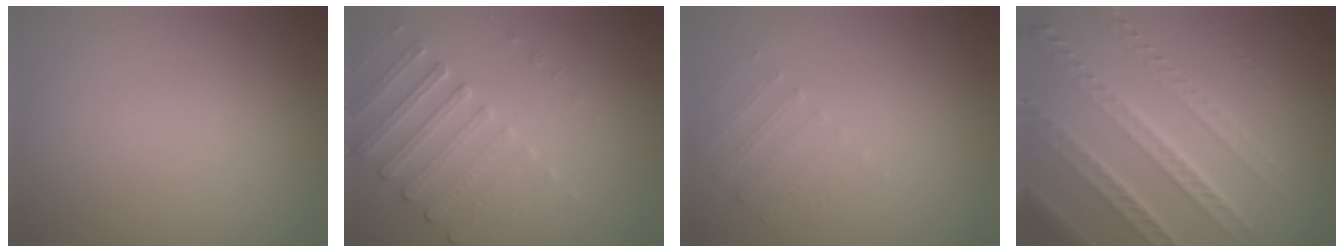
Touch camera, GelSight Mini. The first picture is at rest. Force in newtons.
{"total": 2.5, "press": 2.2, "slide": 1.3}
{"total": 1.1, "press": 0.7, "slide": 0.8}
{"total": 7.4, "press": 5.2, "slide": 5.3}